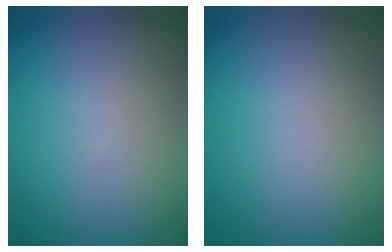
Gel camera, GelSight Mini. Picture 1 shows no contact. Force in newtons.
{"total": 0.0}